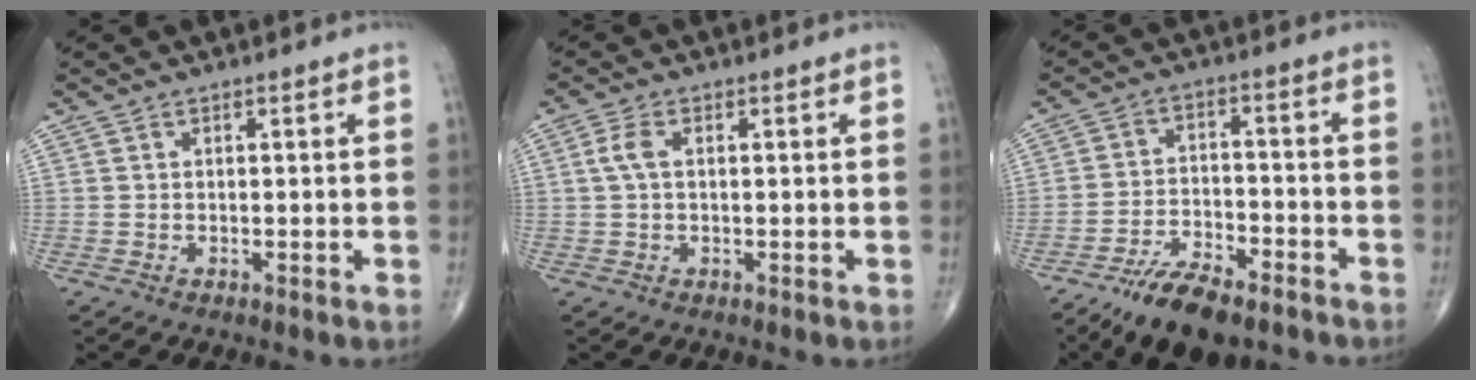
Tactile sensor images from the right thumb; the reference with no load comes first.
{"total": 2.9, "force": [0.4, 1.5, 2.4], "torque": [-0.060, 0.008, 0.004]}
{"total": 12.9, "force": [-9.5, 4.8, 7.4], "torque": [-0.115, 0.055, -0.166]}